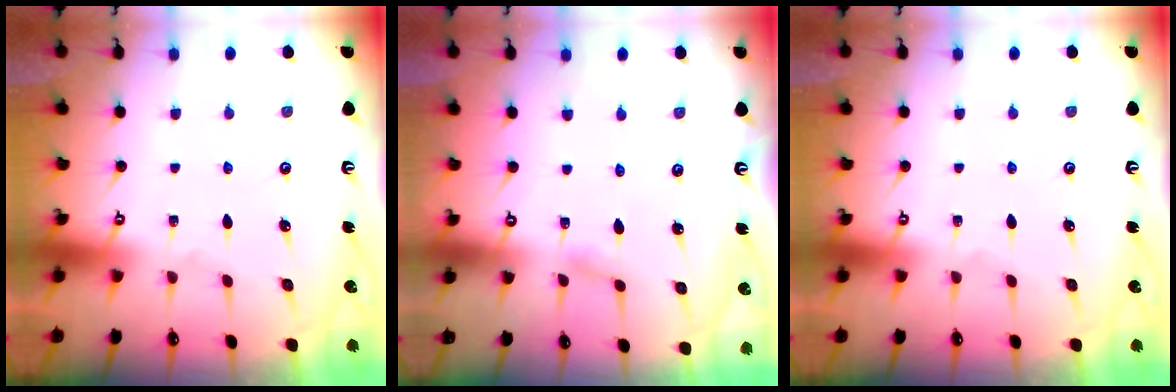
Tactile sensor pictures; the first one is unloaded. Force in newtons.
{"total": 1.6, "press": 1.6, "slide": 0.1}
{"total": 0.0}